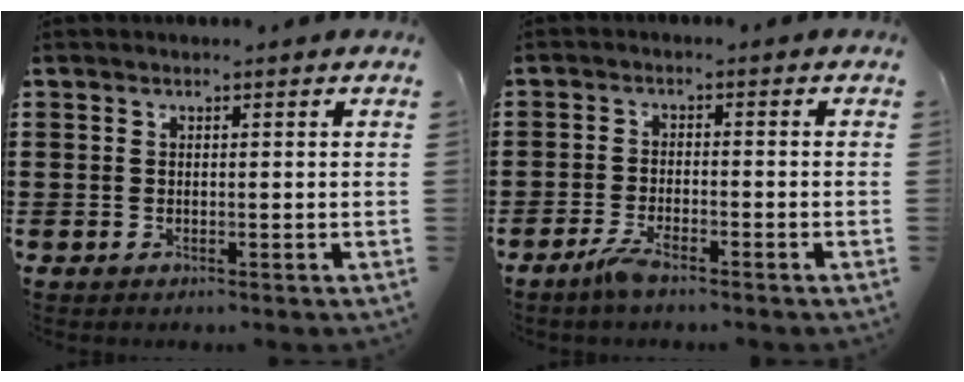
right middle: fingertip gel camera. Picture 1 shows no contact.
{"total": 3.1, "force": [-2.3, 0.5, 2.1], "torque": [-0.056, -0.004, -0.048]}